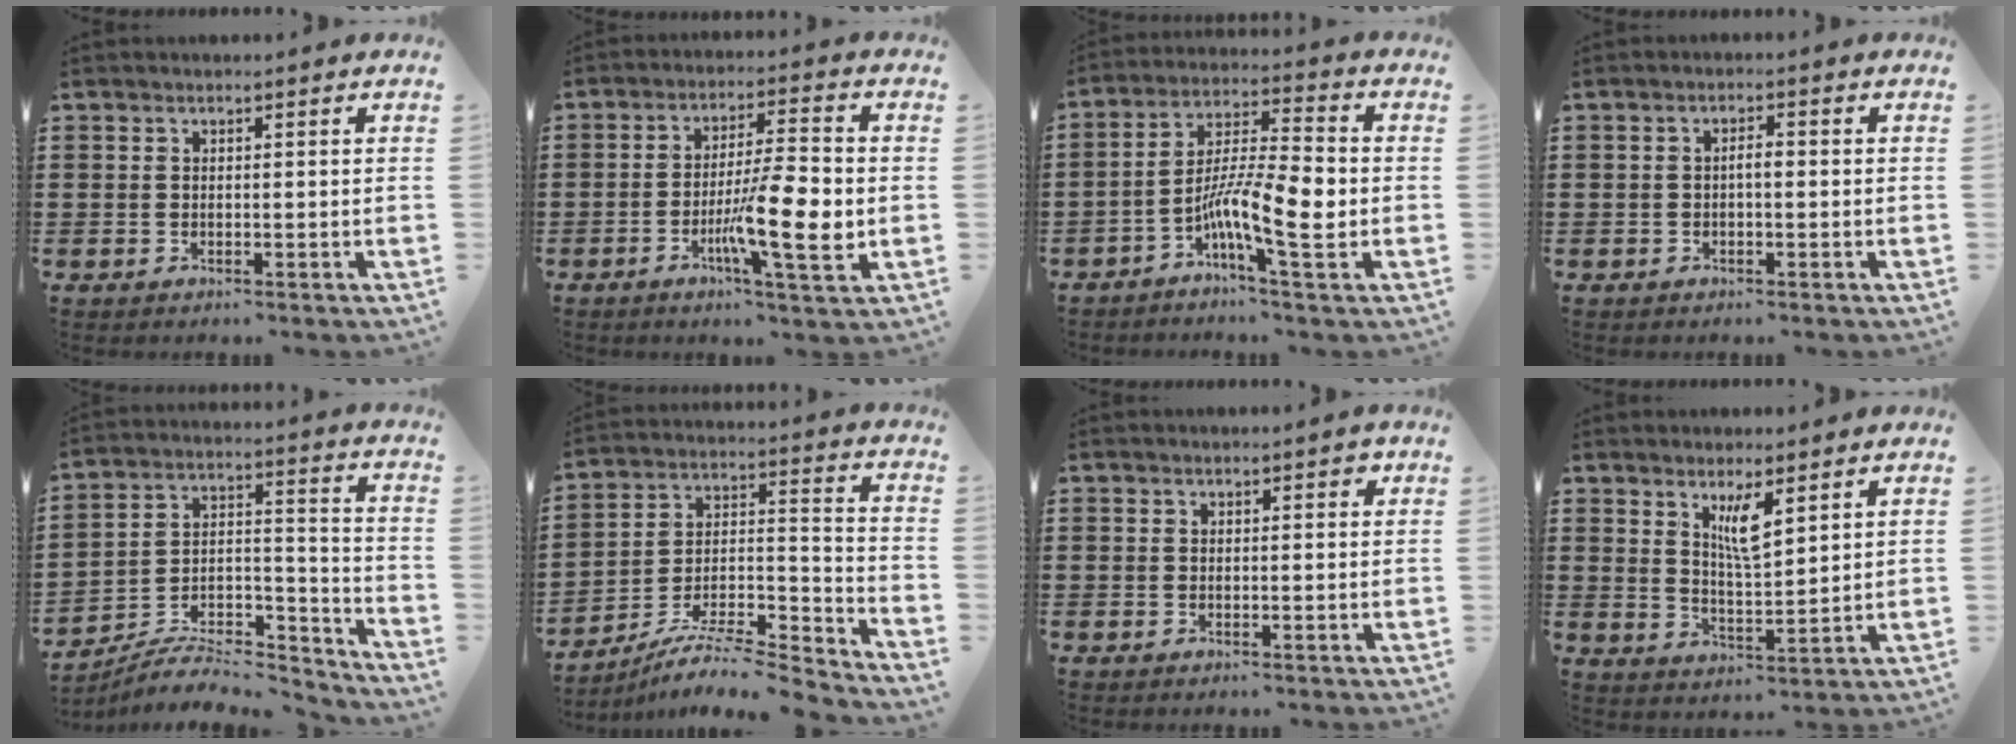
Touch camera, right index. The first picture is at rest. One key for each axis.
{"total": 10.9, "fx": -2.4, "fy": 1.6, "fz": 10.5, "tx": -0.186, "ty": -0.012, "tz": -0.046}
{"total": 10.2, "fx": -3.2, "fy": 2.0, "fz": 9.5, "tx": -0.188, "ty": -0.006, "tz": -0.061}
{"total": 1.6, "fx": -0.3, "fy": 0.5, "fz": 1.5, "tx": -0.029, "ty": 0.002, "tz": -0.006}
{"total": 7.0, "fx": -6.5, "fy": 1.8, "fz": 1.9, "tx": -0.028, "ty": 0.012, "tz": -0.127}
{"total": 8.2, "fx": -7.1, "fy": 1.4, "fz": 3.7, "tx": -0.053, "ty": 0.009, "tz": -0.138}
{"total": 1.0, "fx": 0.5, "fy": 0.5, "fz": 0.6, "tx": -0.004, "ty": 0.003, "tz": 0.007}
{"total": 5.7, "fx": 3.0, "fy": 1.5, "fz": 4.6, "tx": -0.090, "ty": 0.001, "tz": 0.050}